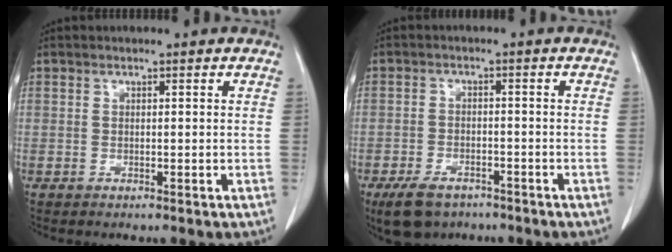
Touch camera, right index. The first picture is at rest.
{"total": 6.7, "force": [-4.8, 3.4, 3.1], "torque": [-0.061, -0.005, -0.075]}